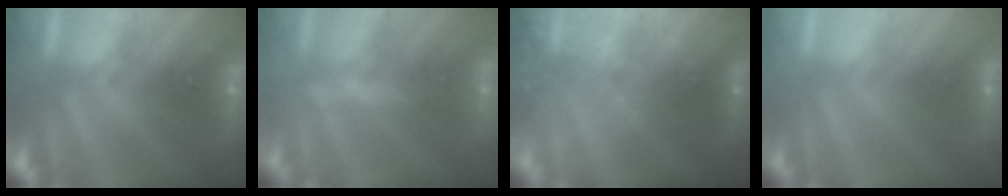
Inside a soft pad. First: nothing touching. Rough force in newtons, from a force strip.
{"total": 2.7}
{"total": 2.4}
{"total": 2.9}